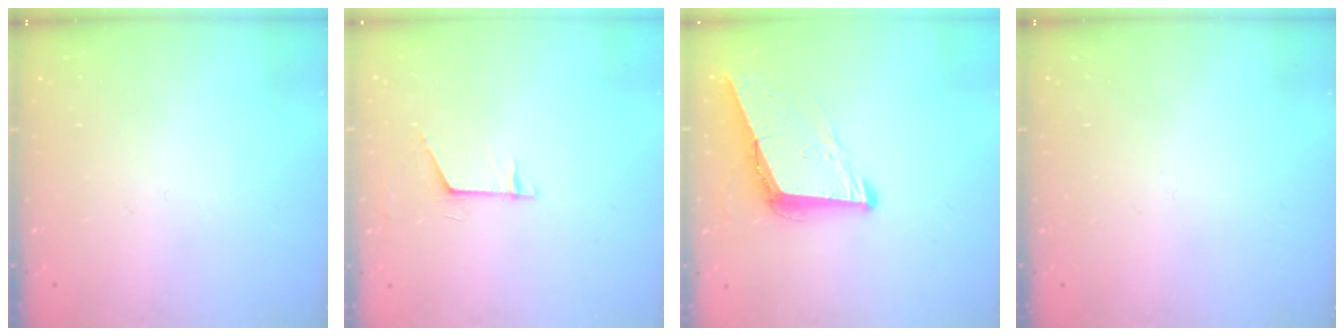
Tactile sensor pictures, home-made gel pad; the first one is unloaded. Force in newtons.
{"total": 6.1, "press": 6.1, "slide": 0.5}
{"total": 8.8, "press": 8.1, "slide": 3.6}
{"total": 0.0}